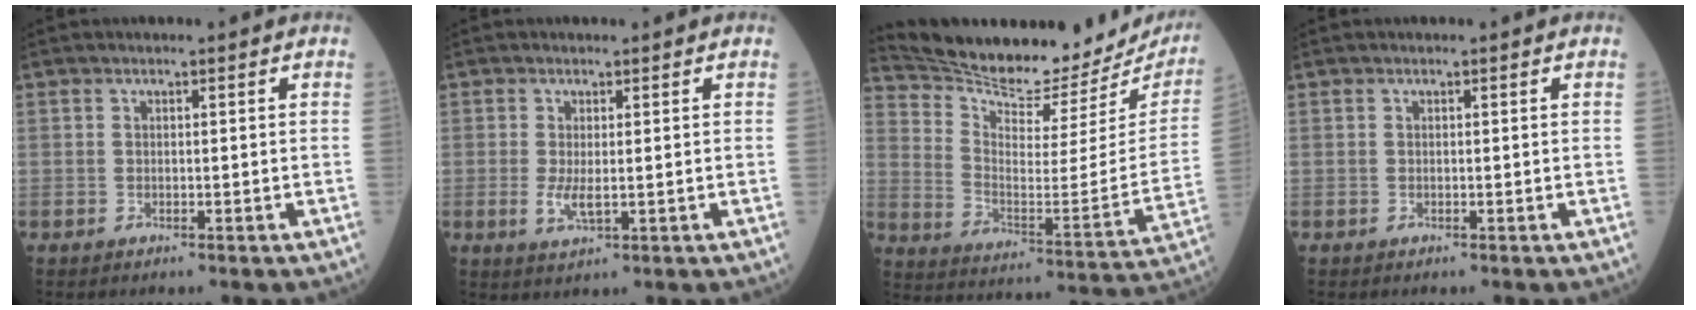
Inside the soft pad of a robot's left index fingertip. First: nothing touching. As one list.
[{"total": 2.7, "force": [-0.1, 0.8, 2.6], "torque": [-0.055, -0.009, 0.004]}, {"total": 23.6, "force": [21.9, 5.1, 7.1], "torque": [-0.127, -0.074, 0.302]}, {"total": 0.0}]